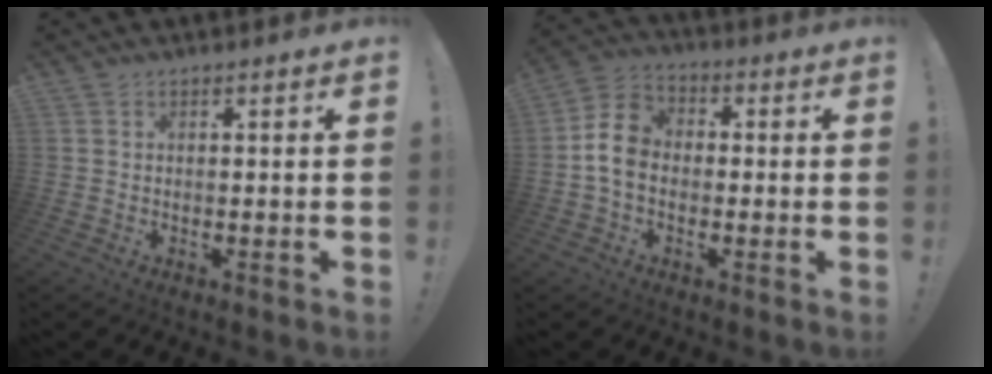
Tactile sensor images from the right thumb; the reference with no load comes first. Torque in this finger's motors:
{"motor_torque": [0.35, 0.21, 0.33, -0.17, 0.10]}